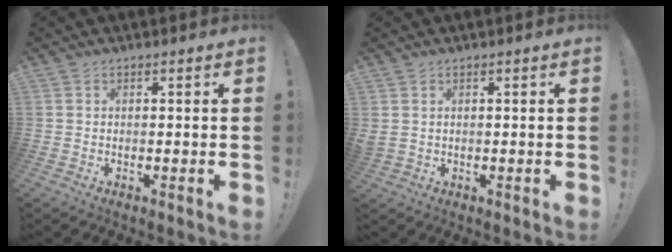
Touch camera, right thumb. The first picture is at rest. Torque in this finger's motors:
{"motor_torque": [-0.29, 0.45, 0.75, 0.00, 0.31]}